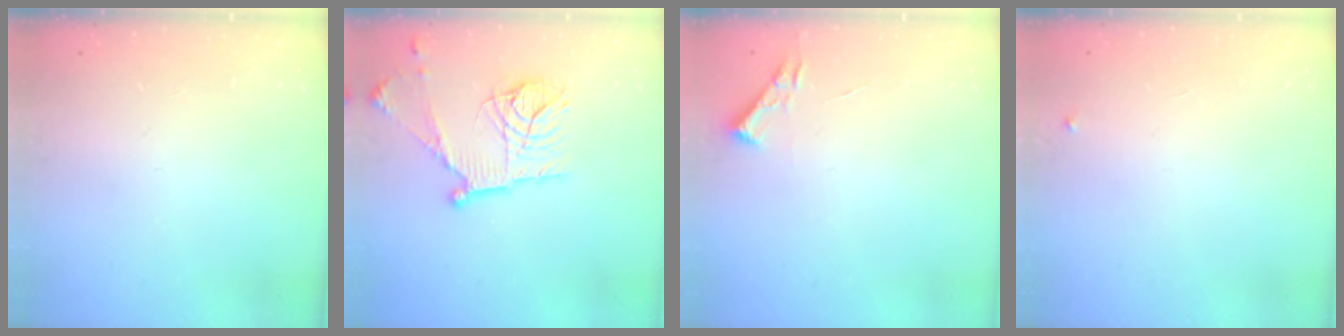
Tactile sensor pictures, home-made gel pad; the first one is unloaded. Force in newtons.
{"total": 16.6, "press": 16.6, "slide": 1.3}
{"total": 2.7, "press": 2.7, "slide": 0.4}
{"total": 2.7, "press": 2.7, "slide": 0.2}